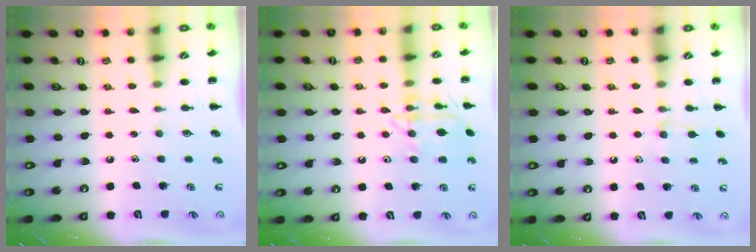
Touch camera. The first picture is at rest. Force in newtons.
{"total": 13.7, "press": 13.7, "slide": 0.4}
{"total": 7.0, "press": 6.7, "slide": 2.2}